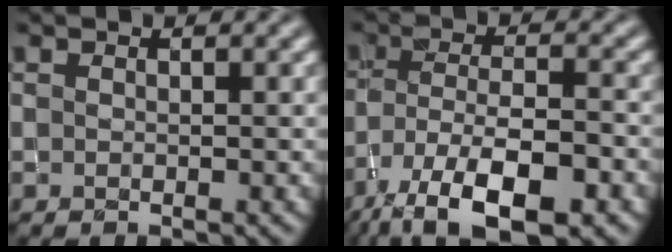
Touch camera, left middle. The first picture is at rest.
{"total": 10.5, "force": [-6.8, 3.7, 7.1], "torque": [-0.134, -0.009, -0.121]}